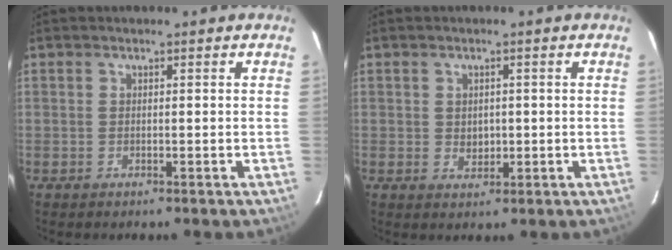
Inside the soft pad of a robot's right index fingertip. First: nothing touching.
{"total": 2.6, "force": [0.0, 2.2, 1.4], "torque": [-0.020, 0.002, 0.004]}